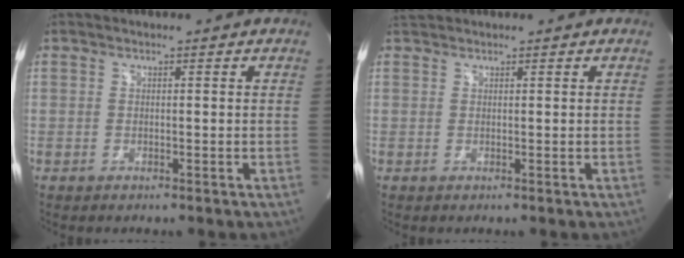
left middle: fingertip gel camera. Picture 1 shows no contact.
{"total": 1.3, "force": [1.3, 0.3, 0.1], "torque": [-0.011, 0.017, 0.028]}